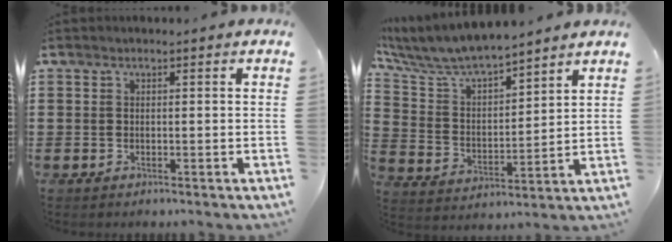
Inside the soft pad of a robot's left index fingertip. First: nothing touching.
{"total": 7.4, "force": [6.9, 1.3, 2.4], "torque": [-0.080, -0.042, 0.118]}